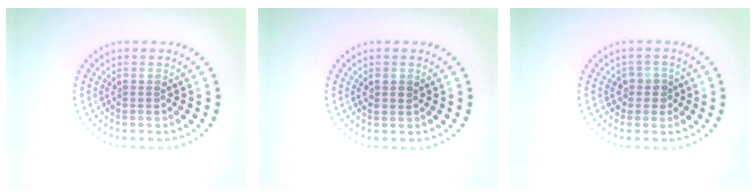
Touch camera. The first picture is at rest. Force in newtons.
{"total": 1.0, "press": 0.9, "slide": 0.3}
{"total": 1.9, "press": 1.5, "slide": 1.1}